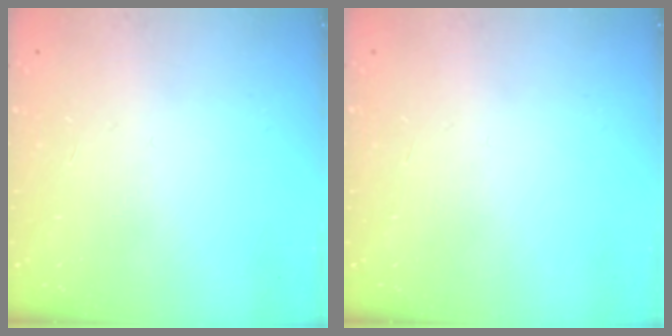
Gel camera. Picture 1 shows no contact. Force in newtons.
{"total": 0.0}